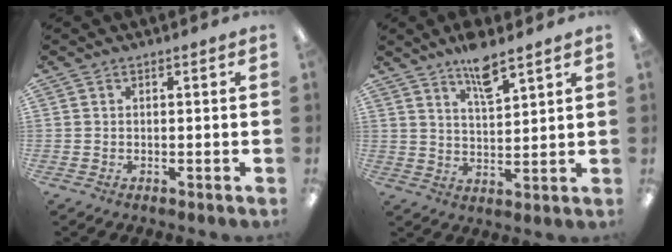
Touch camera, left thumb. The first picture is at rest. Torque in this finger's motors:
{"motor_torque": [0.71, 0.28, 0.53, -0.53, 0.04]}